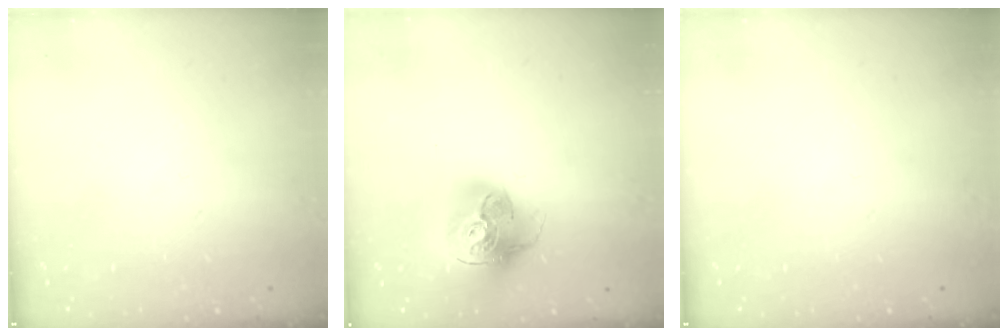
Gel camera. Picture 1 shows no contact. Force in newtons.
{"total": 16.7, "press": 16.6, "slide": 1.9}
{"total": 0.0}